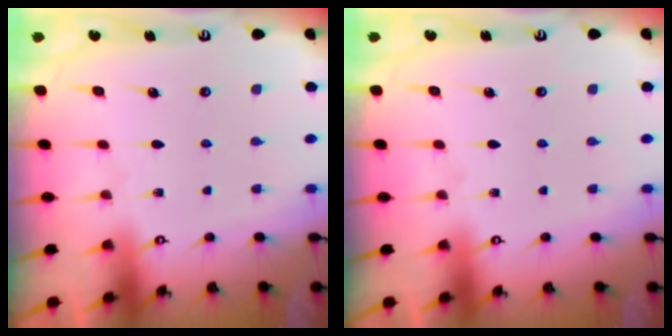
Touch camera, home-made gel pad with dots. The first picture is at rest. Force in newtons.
{"total": 0.0}